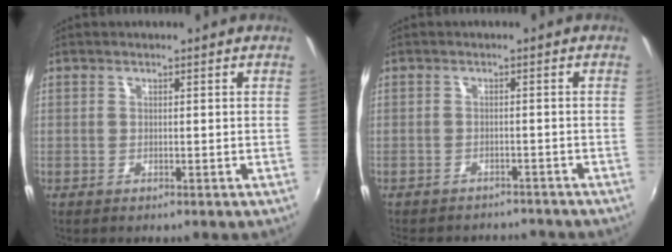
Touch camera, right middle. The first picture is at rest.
{"total": 8.9, "force": [-8.0, 2.7, 2.8], "torque": [-0.067, -0.017, -0.109]}